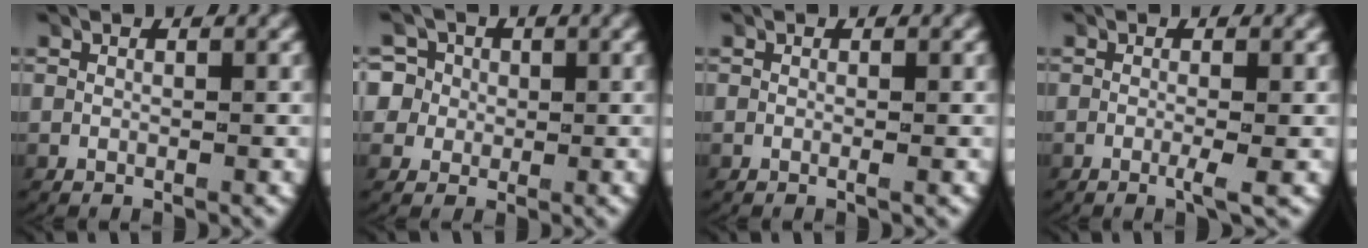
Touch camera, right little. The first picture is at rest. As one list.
[{"total": 6.9, "force": [0.4, 6.5, 2.3], "torque": [-0.072, -0.018, 0.006]}, {"total": 0.0}, {"total": 1.6, "force": [-0.5, 0.0, 1.5], "torque": [-0.023, 0.000, -0.016]}]